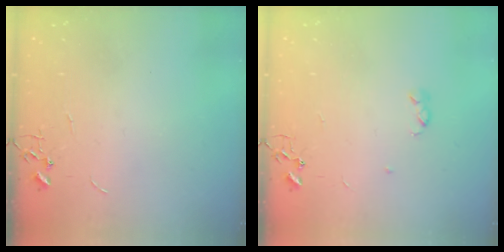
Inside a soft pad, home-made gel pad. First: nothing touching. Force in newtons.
{"total": 3.3, "press": 3.2, "slide": 0.6}